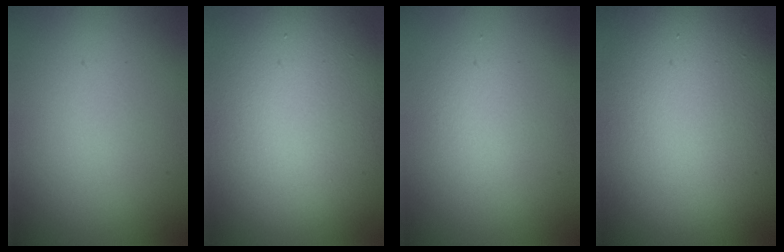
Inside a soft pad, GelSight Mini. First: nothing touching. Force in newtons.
{"total": 17.4, "press": 17.4, "slide": 1.0}
{"total": 1.6, "press": 1.6, "slide": 0.3}
{"total": 20.6, "press": 20.5, "slide": 1.3}